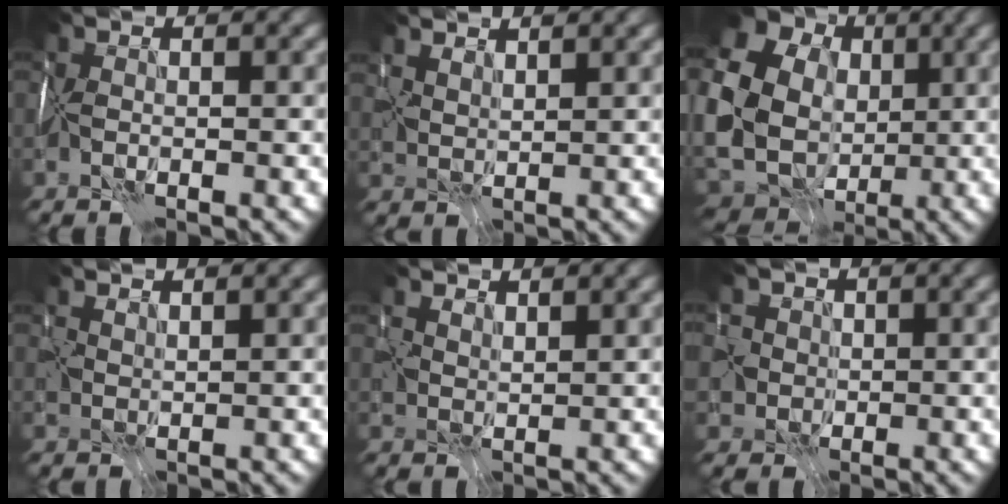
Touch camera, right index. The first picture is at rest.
{"total": 2.3, "force": [2.2, 0.6, 0.3], "torque": [-0.011, 0.001, 0.053]}
{"total": 14.4, "force": [1.8, 12.5, 7.0], "torque": [-0.162, -0.011, 0.033]}
{"total": 1.5, "force": [1.2, 0.8, 0.5], "torque": [-0.012, 0.000, 0.031]}
{"total": 2.2, "force": [1.9, 0.9, 0.6], "torque": [-0.015, -0.001, 0.044]}
{"total": 2.1, "force": [0.2, 2.1, 0.2], "torque": [0.000, 0.002, 0.011]}